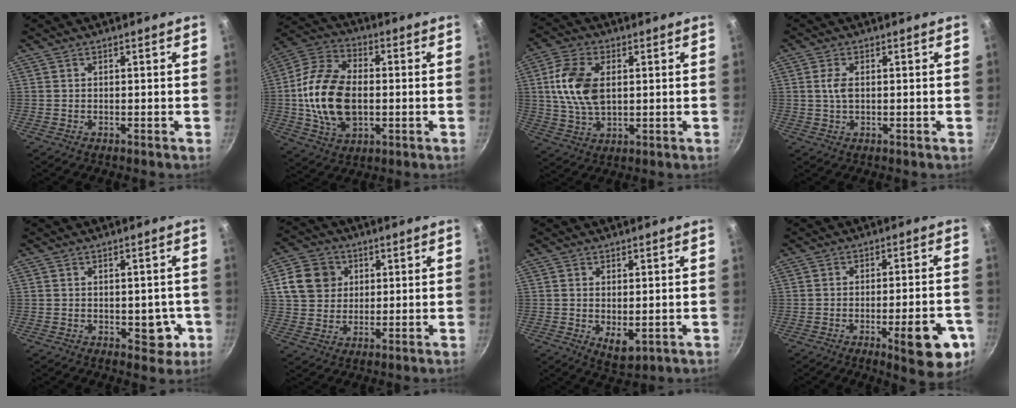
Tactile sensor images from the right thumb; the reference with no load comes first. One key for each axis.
{"total": 17.4, "fx": -0.6, "fy": 11.1, "fz": 13.4, "tx": -0.244, "ty": 0.017, "tz": -0.017}
{"total": 11.8, "fx": 2.0, "fy": 7.1, "fz": 9.2, "tx": -0.170, "ty": 0.001, "tz": 0.035}
{"total": 3.1, "fx": 0.4, "fy": 1.7, "fz": 2.5, "tx": -0.052, "ty": 0.003, "tz": 0.007}
{"total": 5.1, "fx": -1.1, "fy": 3.4, "fz": 3.7, "tx": -0.012, "ty": 0.007, "tz": -0.009}
{"total": 9.8, "fx": 2.9, "fy": 8.4, "fz": 4.1, "tx": -0.048, "ty": 0.003, "tz": 0.047}
{"total": 4.5, "fx": -0.2, "fy": 2.6, "fz": 3.7, "tx": -0.057, "ty": -0.015, "tz": 0.006}
{"total": 12.9, "fx": -5.1, "fy": 3.8, "fz": 11.2, "tx": -0.114, "ty": 0.018, "tz": -0.062}